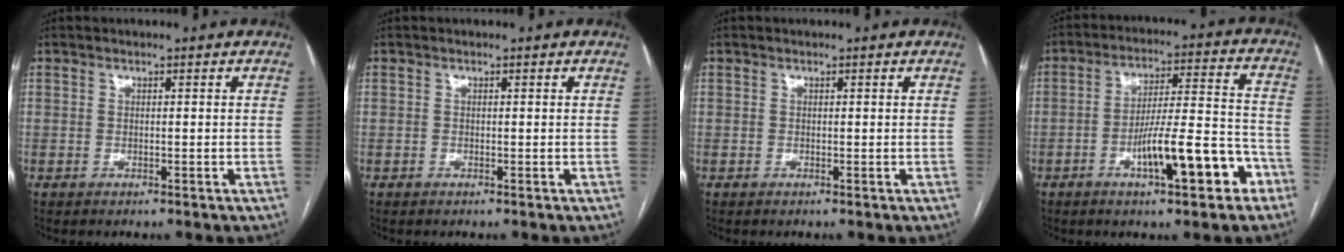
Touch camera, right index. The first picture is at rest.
{"total": 0.0}
{"total": 0.0}
{"total": 12.8, "force": [-6.2, 2.5, 10.9], "torque": [-0.170, 0.022, -0.090]}